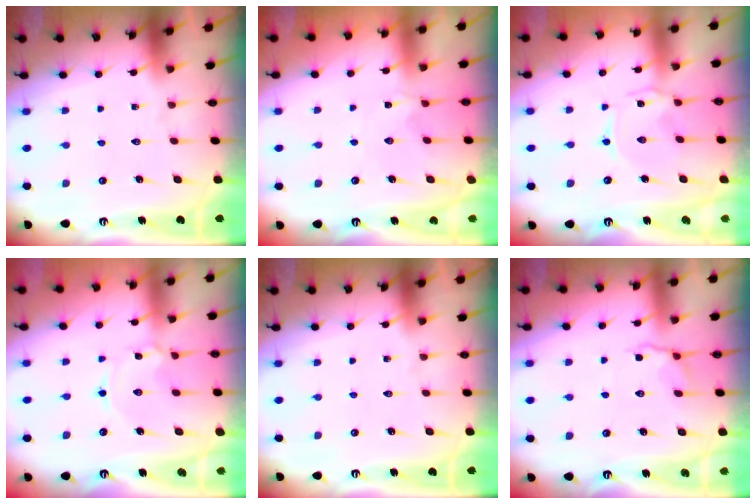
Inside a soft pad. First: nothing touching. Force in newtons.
{"total": 0.0}
{"total": 1.0, "press": 0.9, "slide": 0.4}
{"total": 1.3, "press": 1.3, "slide": 0.0}
{"total": 0.0}
{"total": 4.8, "press": 4.4, "slide": 2.1}